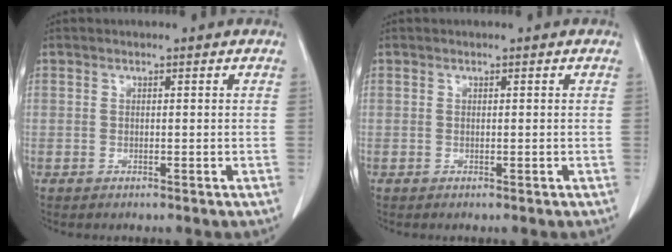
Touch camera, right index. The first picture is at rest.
{"total": 0.0}